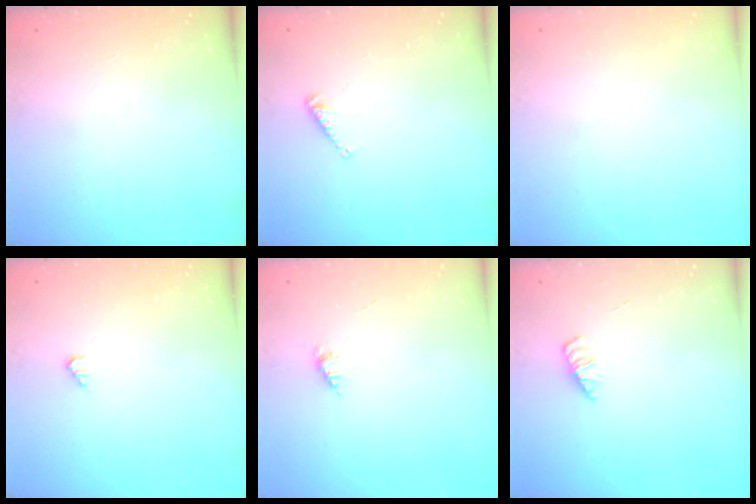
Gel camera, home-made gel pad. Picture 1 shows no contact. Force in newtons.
{"total": 3.4, "press": 3.4, "slide": 0.4}
{"total": 0.0}
{"total": 1.2, "press": 1.1, "slide": 0.2}
{"total": 1.7, "press": 1.7, "slide": 0.2}
{"total": 1.7, "press": 1.7, "slide": 0.3}